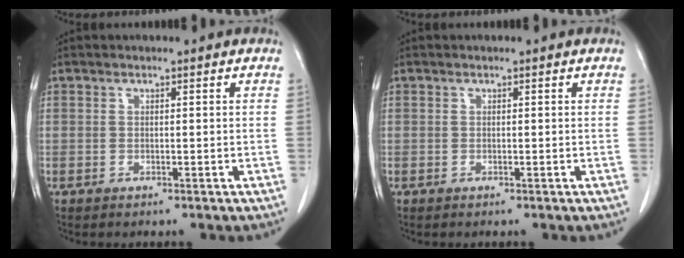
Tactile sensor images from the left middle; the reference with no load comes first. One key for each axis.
{"total": 0.0}